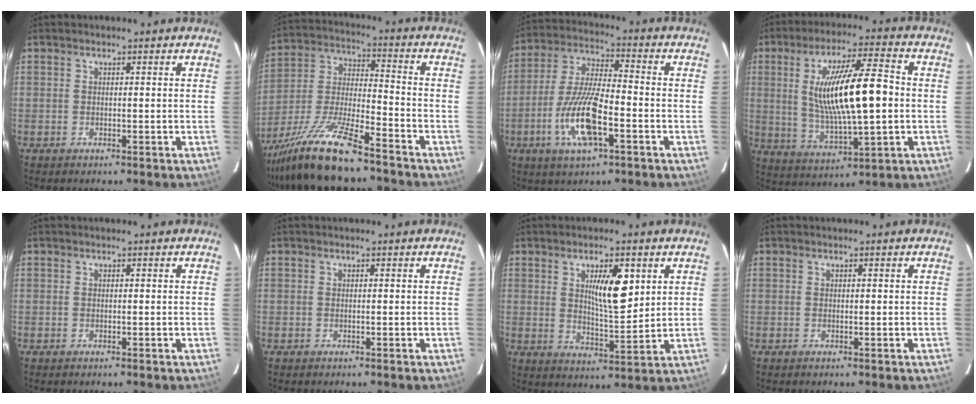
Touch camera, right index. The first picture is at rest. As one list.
[{"total": 14.8, "force": [-11.7, 1.4, 9.1], "torque": [-0.190, -0.021, -0.217]}, {"total": 12.4, "force": [-4.5, 2.8, 11.2], "torque": [-0.231, -0.004, -0.081]}, {"total": 15.6, "force": [0.9, 2.6, 15.4], "torque": [-0.285, 0.007, 0.019]}, {"total": 0.0}, {"total": 0.0}, {"total": 8.3, "force": [3.0, 2.0, 7.5], "torque": [-0.123, -0.005, 0.053]}, {"total": 0.0}]